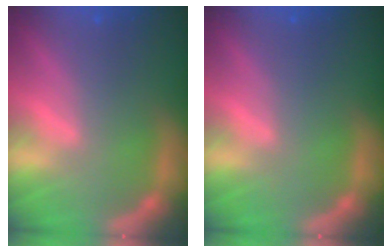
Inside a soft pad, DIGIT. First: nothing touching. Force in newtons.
{"total": 0.0}